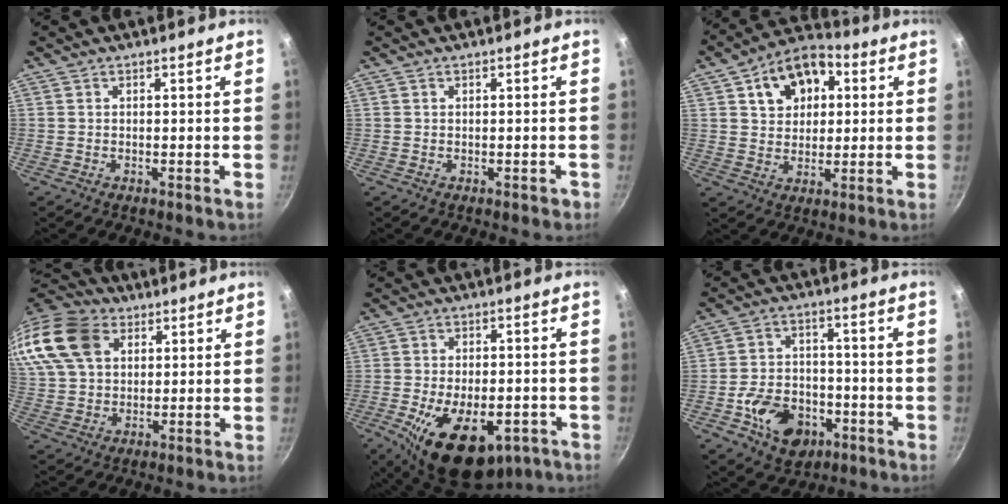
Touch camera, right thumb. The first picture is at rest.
{"total": 0.9, "force": [-0.3, 0.6, 0.6], "torque": [-0.001, 0.007, 0.001]}
{"total": 13.1, "force": [4.2, 9.3, 8.2], "torque": [-0.093, 0.011, 0.059]}
{"total": 20.8, "force": [8.8, 14.6, 11.9], "torque": [-0.257, 0.015, 0.164]}
{"total": 16.6, "force": [-6.7, 9.2, 12.1], "torque": [-0.176, 0.010, -0.088]}
{"total": 13.0, "force": [-5.2, 9.4, 7.3], "torque": [-0.095, 0.037, -0.076]}